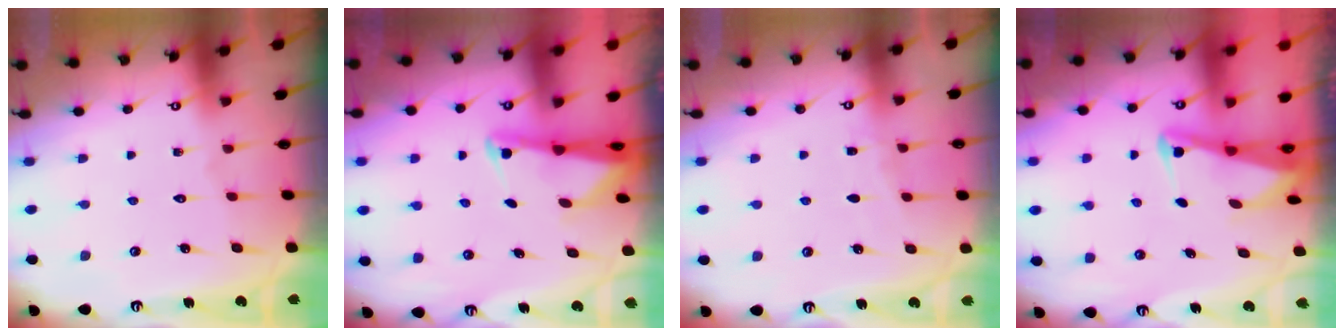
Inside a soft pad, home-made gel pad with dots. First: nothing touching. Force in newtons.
{"total": 3.1, "press": 3.0, "slide": 0.5}
{"total": 3.2, "press": 3.1, "slide": 0.3}
{"total": 3.4, "press": 3.4, "slide": 0.5}